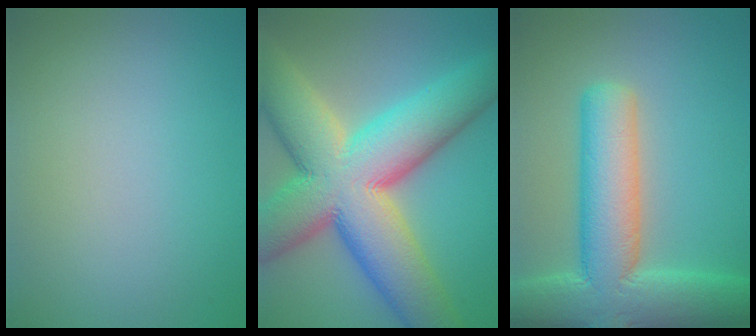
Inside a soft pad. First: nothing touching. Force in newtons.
{"total": 16.6, "press": 16.6, "slide": 0.9}
{"total": 11.0, "press": 10.9, "slide": 0.7}